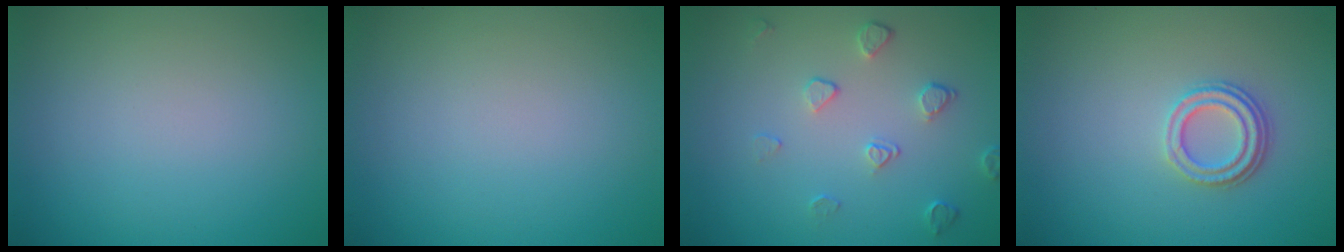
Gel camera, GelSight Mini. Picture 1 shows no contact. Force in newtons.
{"total": 0.0}
{"total": 2.0, "press": 1.3, "slide": 1.5}
{"total": 2.4, "press": 2.0, "slide": 1.3}